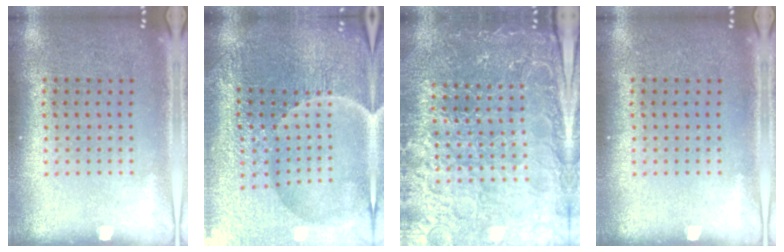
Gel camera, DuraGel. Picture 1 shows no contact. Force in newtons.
{"total": 5.1, "press": 5.0, "slide": 1.3}
{"total": 4.9, "press": 4.6, "slide": 1.7}
{"total": 0.0}